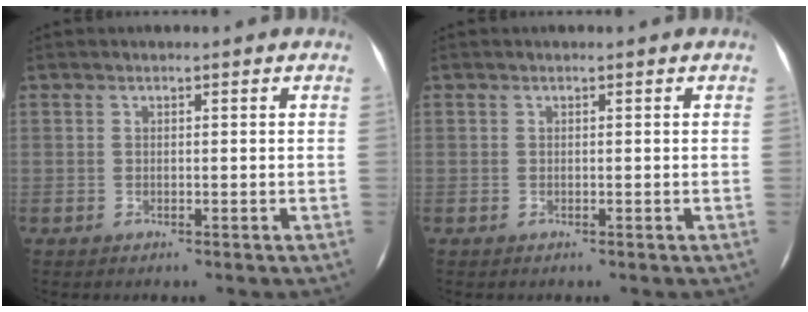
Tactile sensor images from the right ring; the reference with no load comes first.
{"total": 0.0}